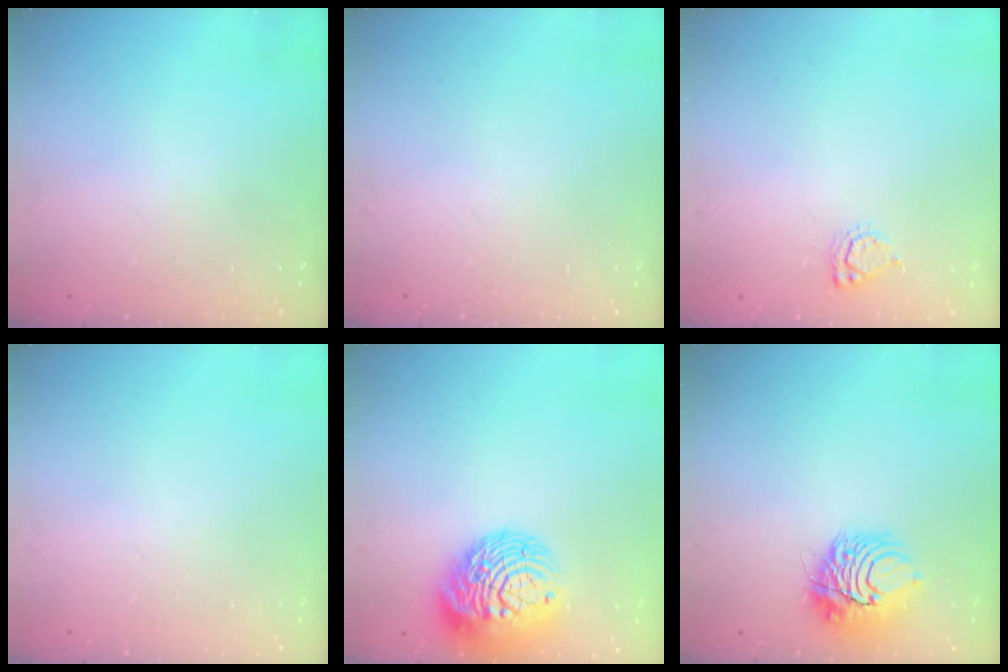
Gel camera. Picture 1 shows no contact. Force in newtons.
{"total": 0.0}
{"total": 5.3, "press": 5.2, "slide": 0.6}
{"total": 0.0}
{"total": 16.1, "press": 16.0, "slide": 1.5}
{"total": 10.1, "press": 10.1, "slide": 0.3}